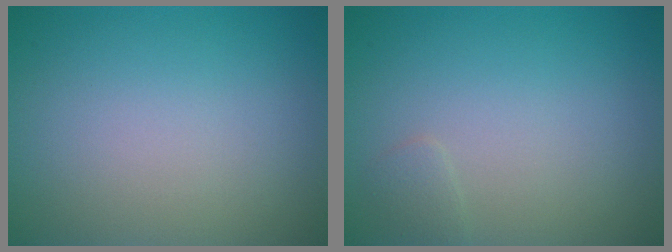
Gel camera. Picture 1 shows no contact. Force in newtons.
{"total": 0.8, "press": 0.8, "slide": 0.0}